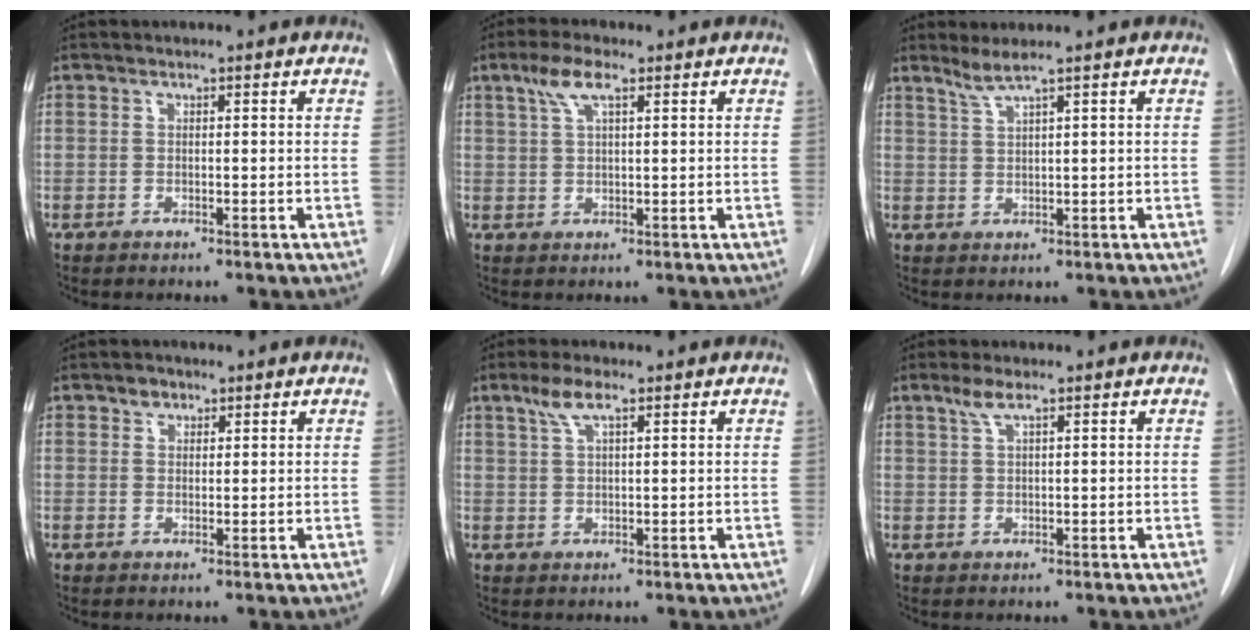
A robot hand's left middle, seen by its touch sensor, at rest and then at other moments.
{"total": 4.5, "force": [2.5, 1.0, 3.7], "torque": [-0.081, 0.012, 0.051]}
{"total": 2.4, "force": [1.8, -0.7, 1.3], "torque": [-0.034, -0.002, 0.042]}
{"total": 1.6, "force": [1.1, 1.2, 0.4], "torque": [-0.003, -0.001, 0.017]}
{"total": 3.7, "force": [2.3, 0.7, 2.8], "torque": [-0.064, 0.009, 0.049]}
{"total": 2.3, "force": [1.5, 0.1, 1.7], "torque": [-0.045, 0.006, 0.035]}